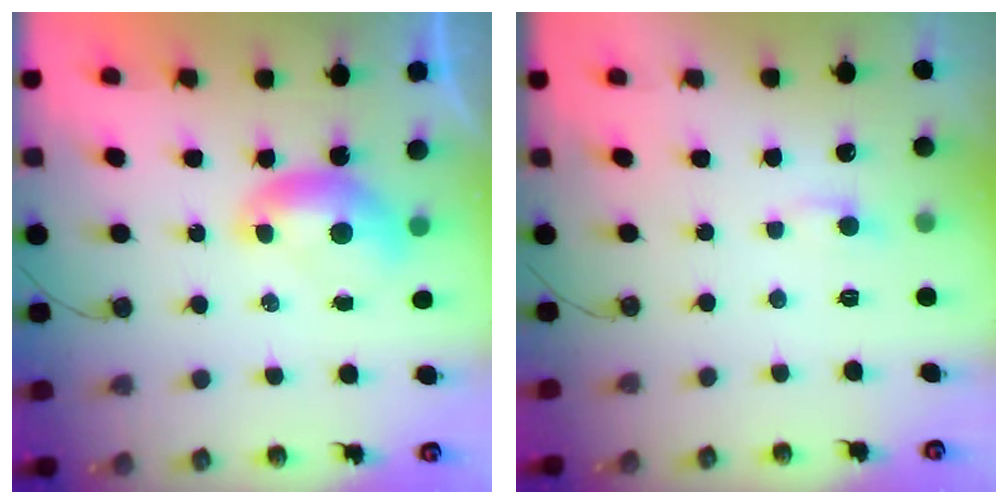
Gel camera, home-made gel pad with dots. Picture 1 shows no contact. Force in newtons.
{"total": 1.8, "press": 1.7, "slide": 0.5}